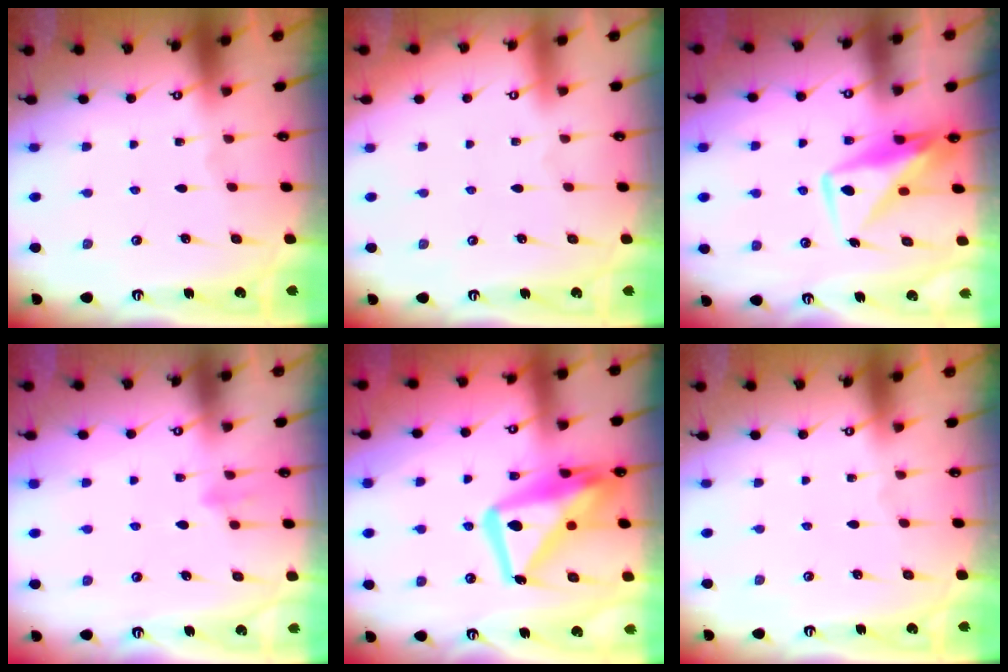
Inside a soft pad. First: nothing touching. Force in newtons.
{"total": 3.9, "press": 3.9, "slide": 0.1}
{"total": 11.4, "press": 11.4, "slide": 0.9}
{"total": 8.2, "press": 8.0, "slide": 1.5}
{"total": 17.5, "press": 17.4, "slide": 1.7}
{"total": 0.0}